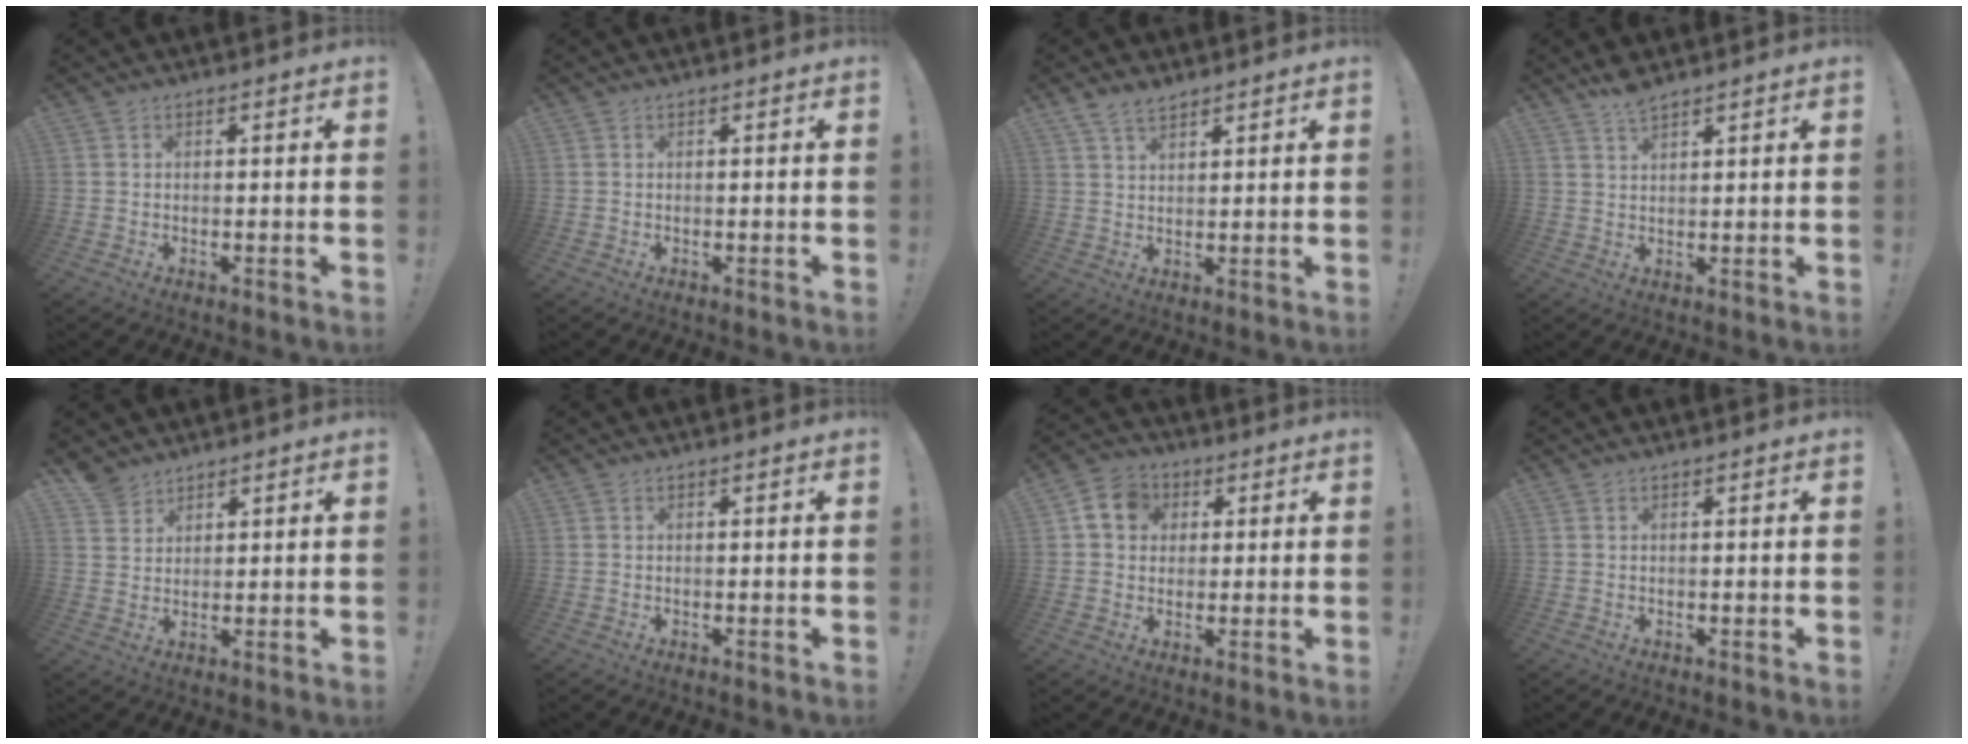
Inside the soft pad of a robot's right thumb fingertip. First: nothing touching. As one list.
[{"total": 0.0}, {"total": 4.6, "force": [3.8, 1.9, 1.8], "torque": [-0.028, -0.024, 0.071]}, {"total": 4.1, "force": [3.5, 1.0, 2.0], "torque": [-0.036, -0.019, 0.063]}, {"total": 4.6, "force": [4.0, 2.2, 0.4], "torque": [-0.009, -0.029, 0.077]}, {"total": 0.0}, {"total": 9.1, "force": [2.6, 7.8, 4.0], "torque": [-0.061, 0.005, 0.055]}, {"total": 0.0}]